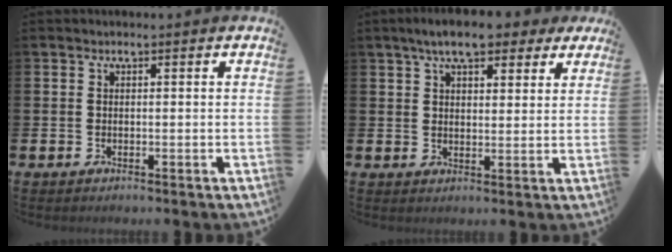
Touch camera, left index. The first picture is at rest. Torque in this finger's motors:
{"motor_torque": [1.26, -0.88, 0.37, 0.09]}